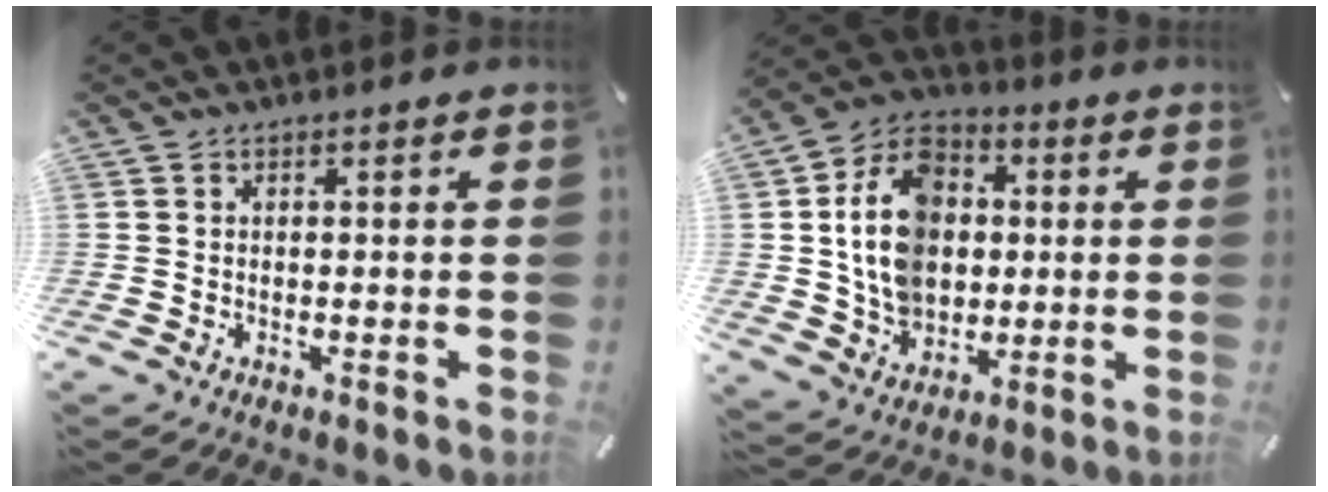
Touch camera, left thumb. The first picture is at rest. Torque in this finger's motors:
{"motor_torque": [2.52, 2.48, 0.24, 0.16, 0.23]}